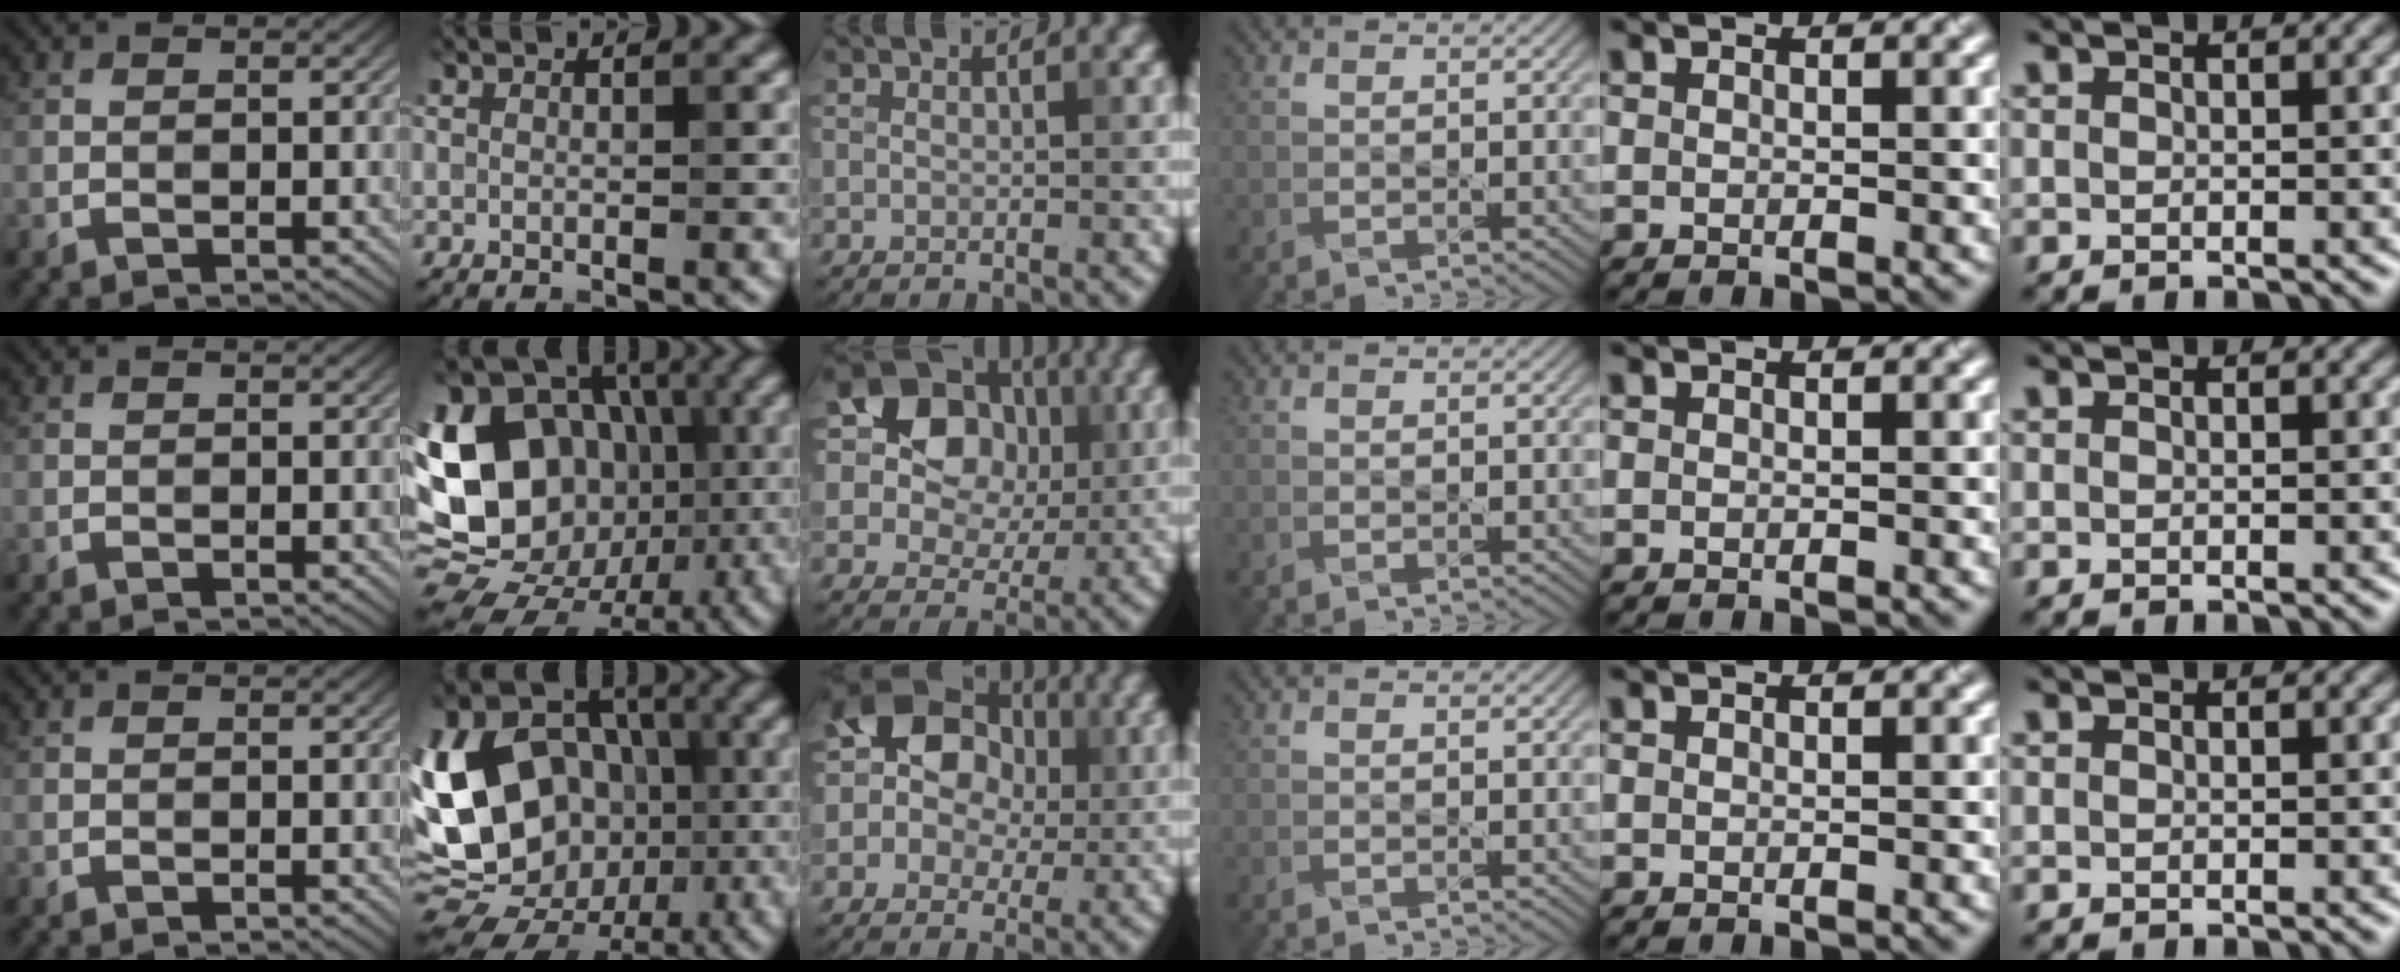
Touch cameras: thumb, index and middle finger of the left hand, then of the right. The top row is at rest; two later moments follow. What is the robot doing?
{"motion": "dispense", "object": "toothpaste"}